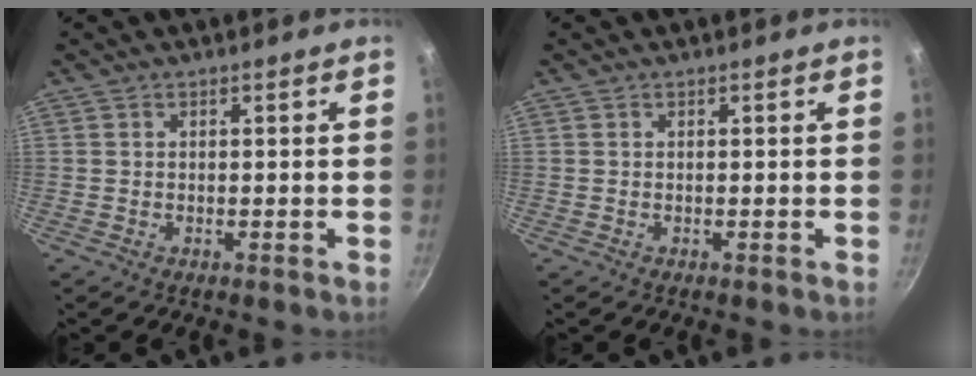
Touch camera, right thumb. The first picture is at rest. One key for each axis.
{"total": 0.0}